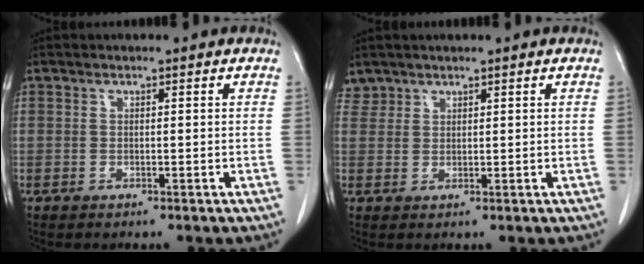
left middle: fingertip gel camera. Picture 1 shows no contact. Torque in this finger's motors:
{"motor_torque": [-0.10, 0.00, 0.00, -0.03]}